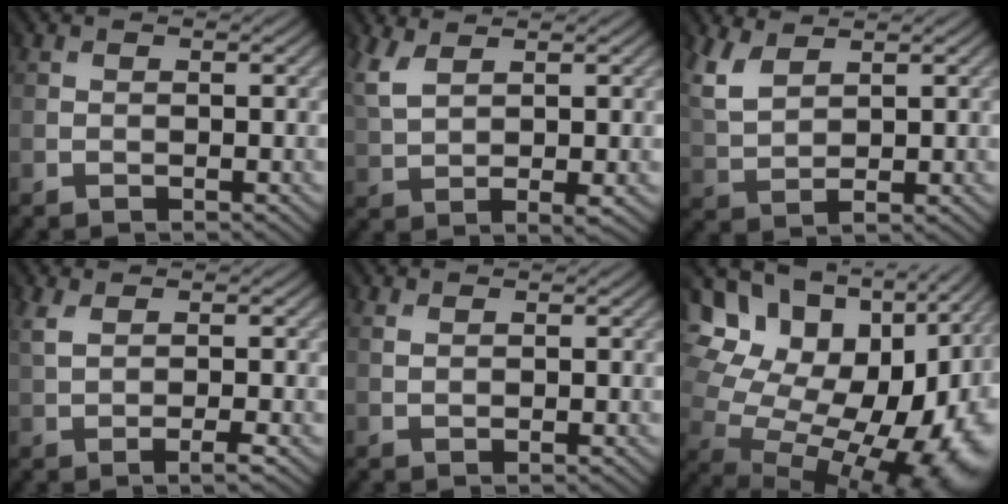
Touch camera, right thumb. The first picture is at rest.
{"total": 5.4, "force": [2.9, 2.1, 4.0], "torque": [-0.109, -0.002, 0.065]}
{"total": 6.2, "force": [4.3, 2.7, 3.6], "torque": [-0.111, 0.009, 0.090]}
{"total": 2.6, "force": [0.7, 0.4, 2.5], "torque": [-0.056, 0.003, 0.012]}
{"total": 1.2, "force": [1.0, 0.1, 0.7], "torque": [-0.017, 0.001, 0.021]}
{"total": 19.2, "force": [1.1, 13.6, 13.5], "torque": [-0.199, 0.013, 0.034]}